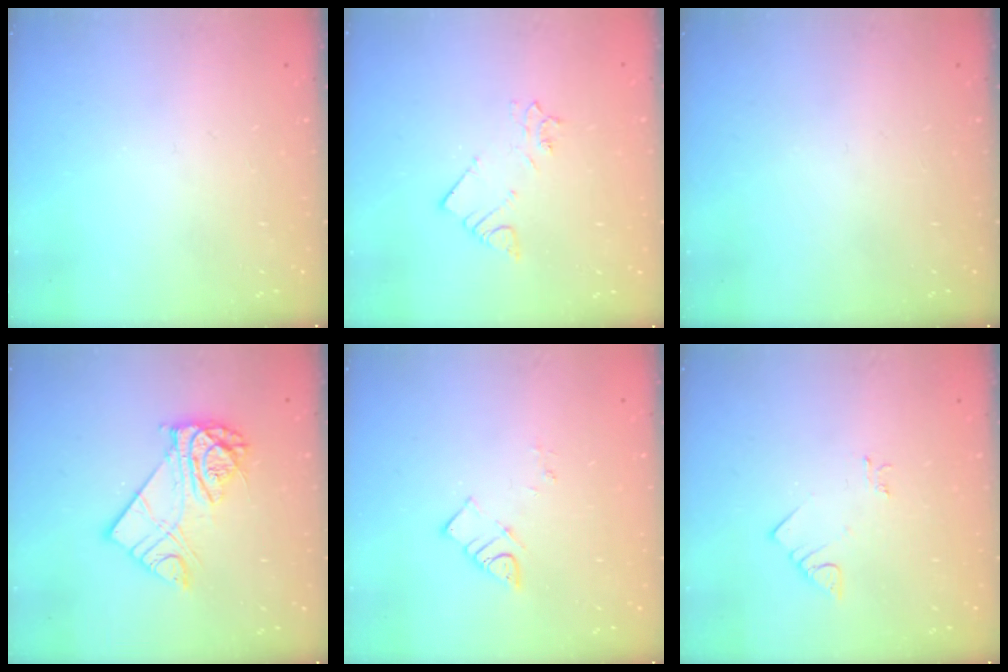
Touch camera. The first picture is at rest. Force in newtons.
{"total": 3.0, "press": 3.0, "slide": 0.3}
{"total": 0.0}
{"total": 12.0, "press": 12.0, "slide": 1.4}
{"total": 3.5, "press": 3.5, "slide": 0.2}
{"total": 2.6, "press": 2.6, "slide": 0.3}